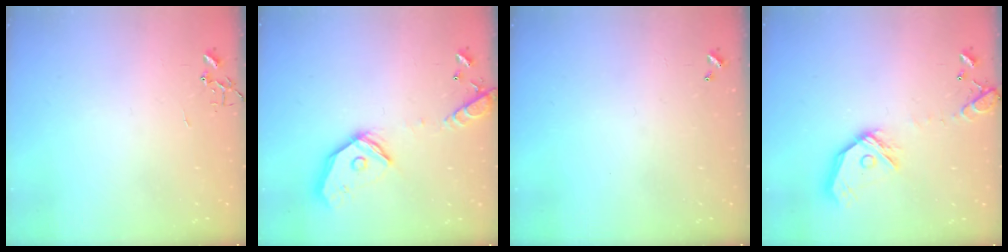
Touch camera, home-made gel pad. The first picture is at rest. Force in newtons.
{"total": 17.6, "press": 17.4, "slide": 2.7}
{"total": 0.0}
{"total": 16.5, "press": 16.3, "slide": 2.4}